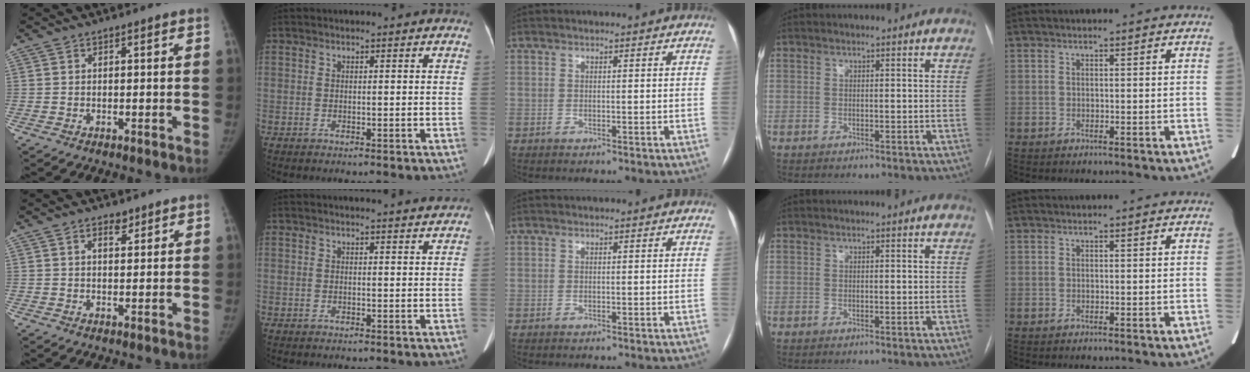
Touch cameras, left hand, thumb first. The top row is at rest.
{"thumb": {"total": 2.1, "force": [1.3, 1.2, 1.2], "torque": [-0.006, -0.011, 0.021]}, "index": {"total": 3.3, "force": [3.3, 0.2, 0.7], "torque": [-0.013, 0.007, 0.027]}}